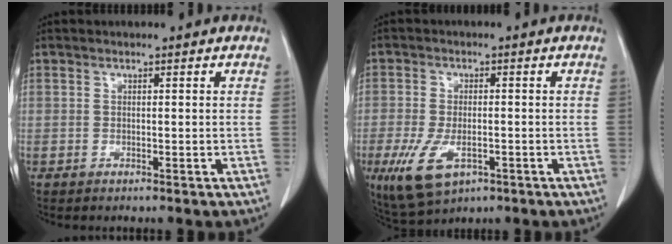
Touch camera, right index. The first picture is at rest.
{"total": 8.6, "force": [-3.8, 4.2, 6.4], "torque": [-0.128, -0.010, -0.056]}